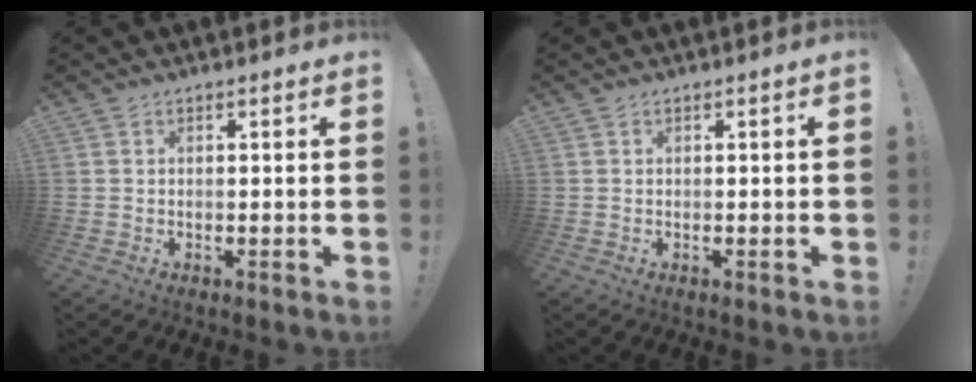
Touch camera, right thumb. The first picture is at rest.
{"total": 0.6, "force": [-0.1, -0.1, 0.6], "torque": [-0.014, 0.001, -0.001]}